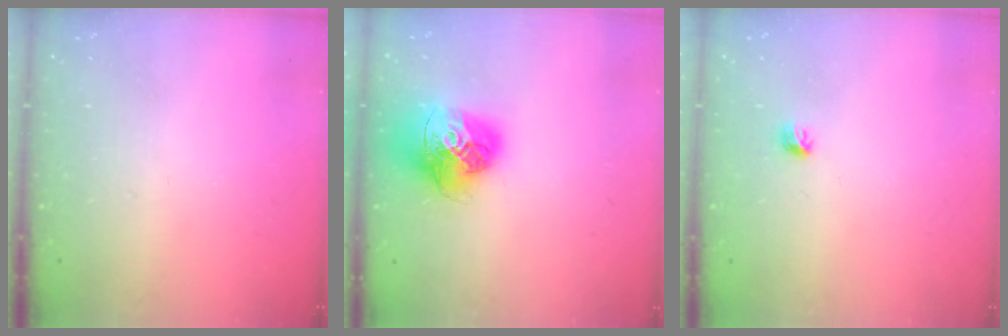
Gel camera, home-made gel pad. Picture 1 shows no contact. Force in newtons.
{"total": 18.0, "press": 17.9, "slide": 1.9}
{"total": 4.2, "press": 4.1, "slide": 1.0}